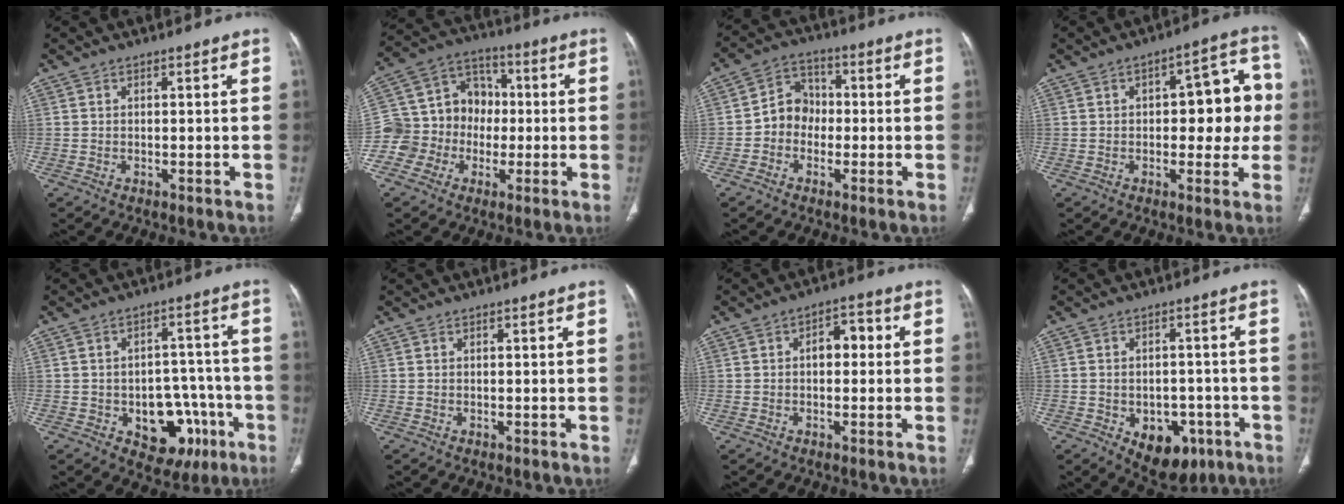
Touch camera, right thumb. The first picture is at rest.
{"total": 14.6, "force": [-2.6, 13.3, 5.4], "torque": [-0.075, 0.060, -0.046]}
{"total": 6.7, "force": [-1.3, 5.8, 3.0], "torque": [-0.023, 0.029, -0.038]}
{"total": 12.5, "force": [0.6, 6.3, 10.8], "torque": [-0.086, 0.032, 0.004]}
{"total": 12.6, "force": [-4.7, 8.6, 8.0], "torque": [-0.060, 0.039, -0.052]}
{"total": 0.0}
{"total": 4.9, "force": [0.3, 3.1, 3.8], "torque": [-0.039, 0.020, -0.002]}
{"total": 10.4, "force": [-4.4, 7.0, 6.3], "torque": [-0.056, 0.023, -0.046]}